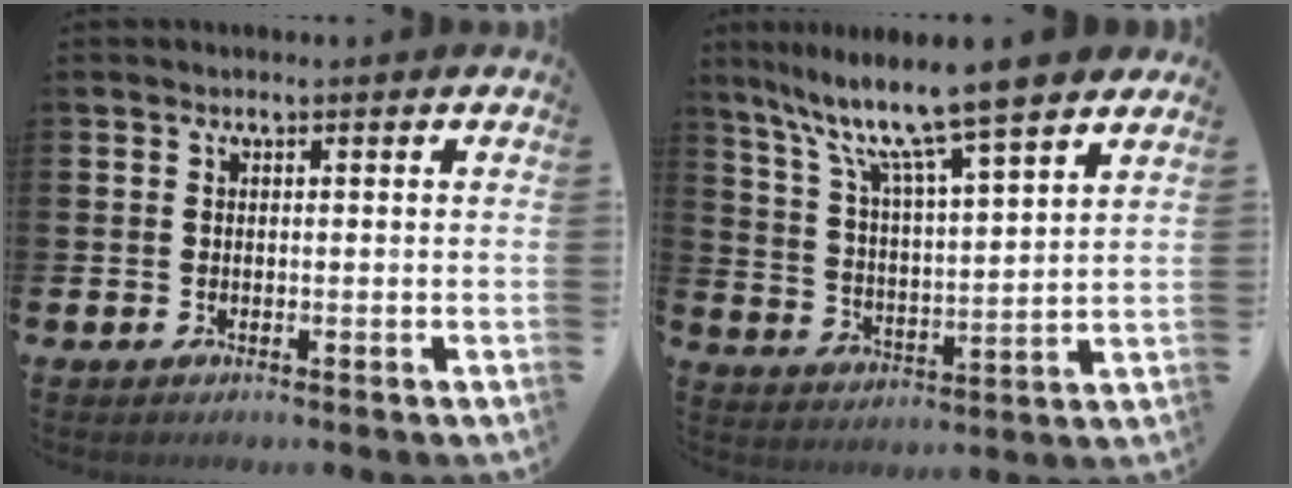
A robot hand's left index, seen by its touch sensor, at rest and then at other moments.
{"total": 11.5, "force": [9.8, 1.0, 5.9], "torque": [-0.135, -0.065, 0.160]}